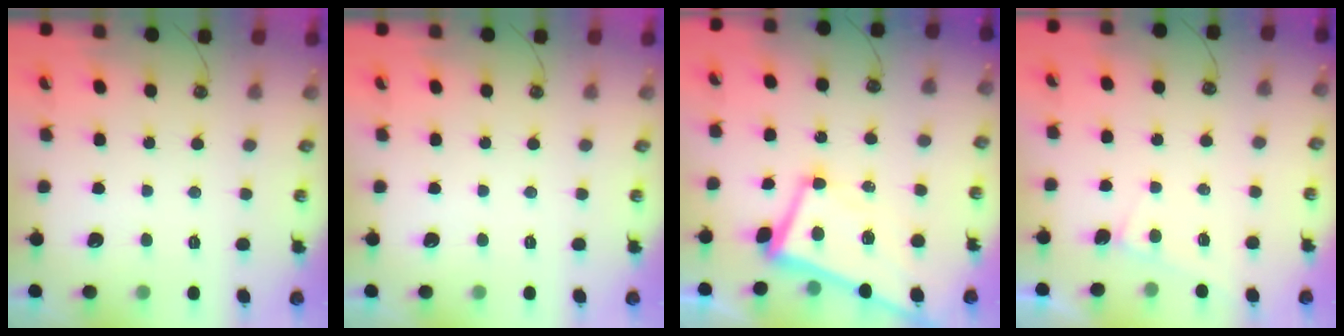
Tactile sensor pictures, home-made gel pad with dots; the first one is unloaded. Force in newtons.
{"total": 0.0}
{"total": 1.4, "press": 1.1, "slide": 0.9}
{"total": 2.2, "press": 2.2, "slide": 0.2}